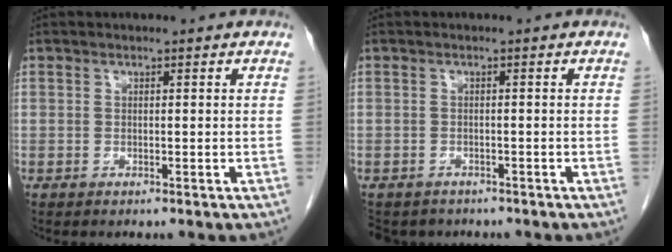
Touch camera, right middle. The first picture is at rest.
{"total": 6.0, "force": [-4.9, 3.3, 1.0], "torque": [-0.015, -0.006, -0.067]}